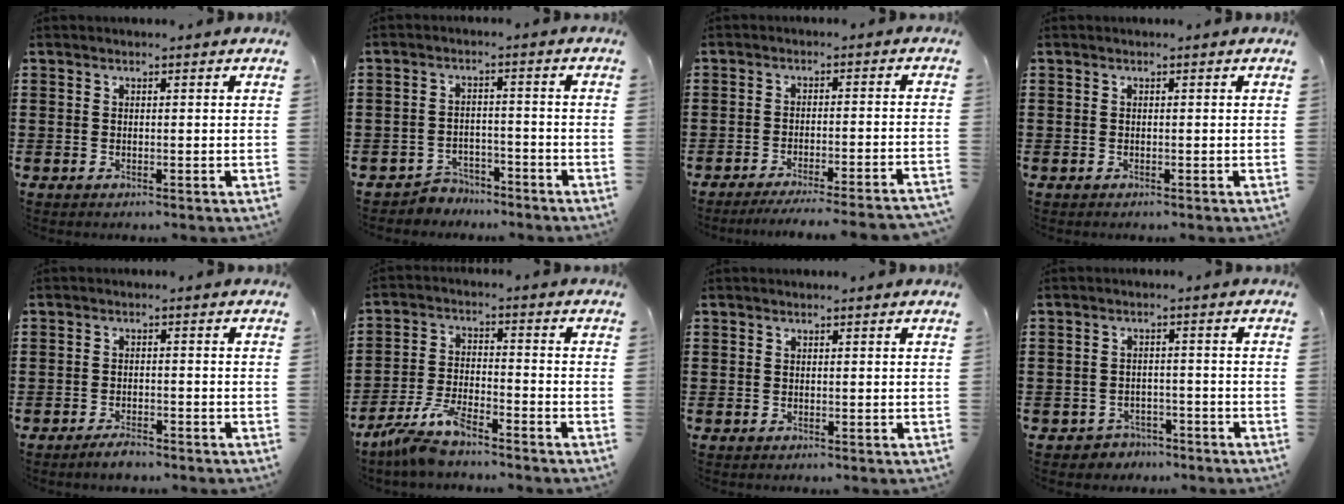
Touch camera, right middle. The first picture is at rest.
{"total": 3.4, "force": [-3.3, 0.9, -0.2], "torque": [-0.006, 0.003, -0.072]}
{"total": 3.7, "force": [-3.5, -0.4, 1.2], "torque": [-0.020, -0.004, -0.071]}
{"total": 0.0}
{"total": 2.5, "force": [-2.2, 0.6, 1.0], "torque": [-0.018, 0.005, -0.043]}
{"total": 6.8, "force": [-5.8, 1.2, 3.4], "torque": [-0.088, -0.008, -0.115]}
{"total": 0.0}
{"total": 2.5, "force": [-2.3, 0.9, -0.2], "torque": [-0.005, 0.003, -0.053]}